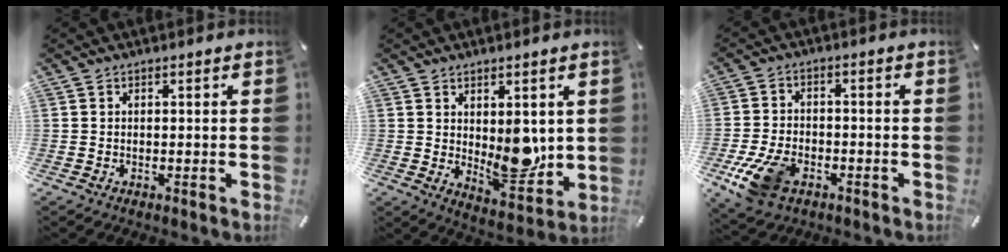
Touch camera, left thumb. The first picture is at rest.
{"total": 10.0, "force": [1.6, 6.0, 7.9], "torque": [-0.095, -0.027, 0.034]}
{"total": 10.3, "force": [-5.1, 6.3, 6.4], "torque": [-0.143, 0.012, -0.091]}